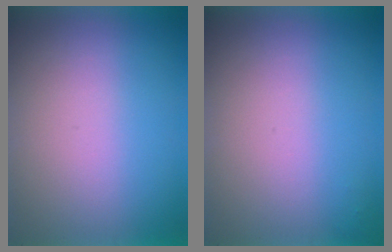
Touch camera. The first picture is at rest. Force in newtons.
{"total": 1.1}